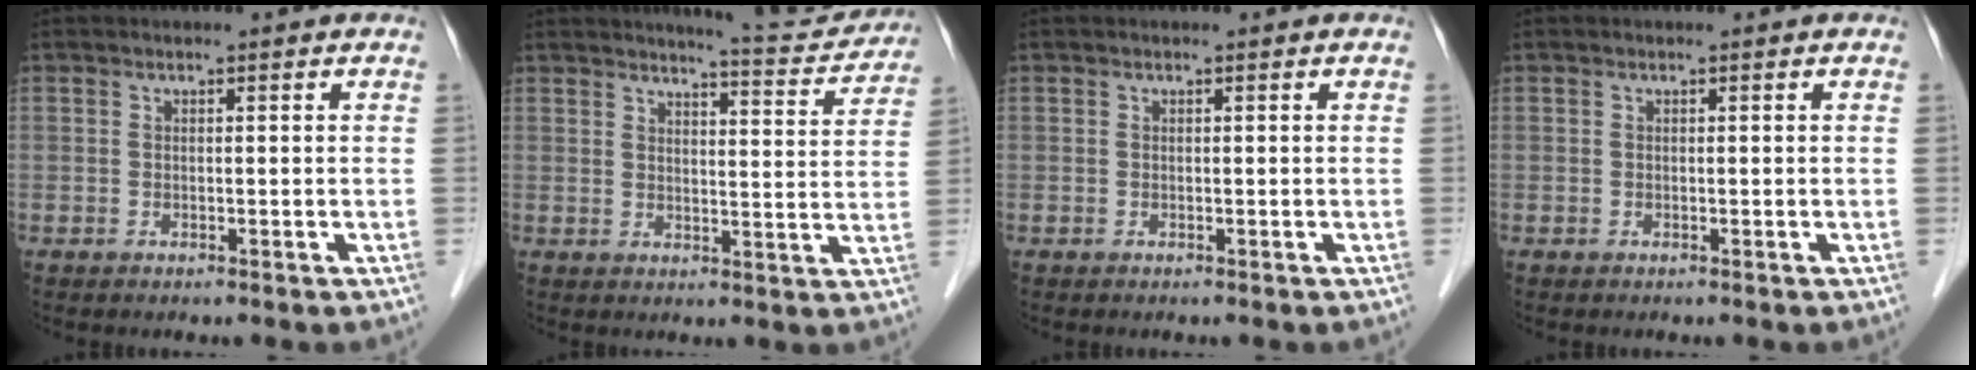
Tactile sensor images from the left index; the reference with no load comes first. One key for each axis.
{"total": 8.6, "fx": 8.5, "fy": 0.3, "fz": 1.2, "tx": -0.016, "ty": -0.020, "tz": 0.098}
{"total": 0.0}
{"total": 0.0}